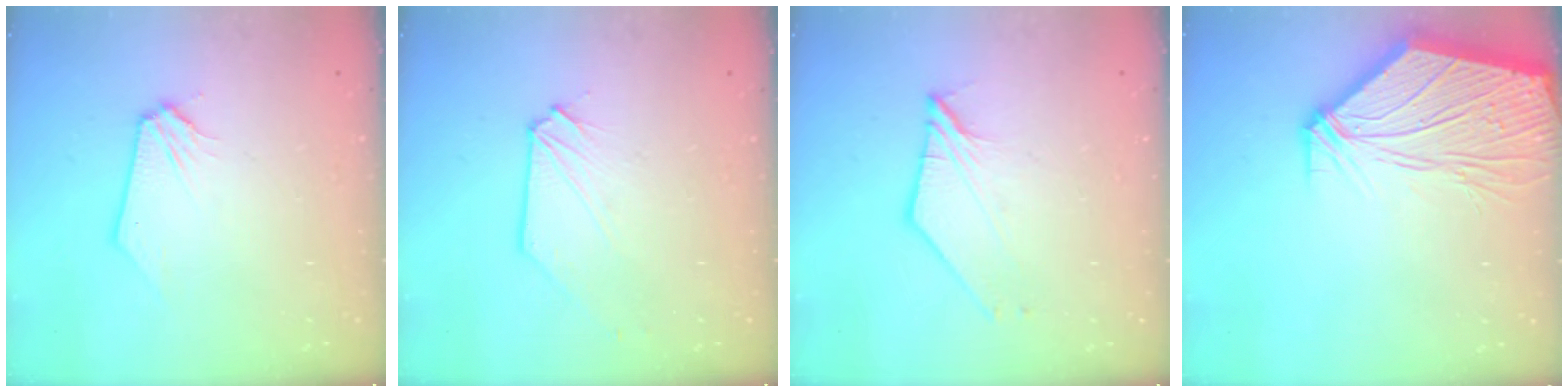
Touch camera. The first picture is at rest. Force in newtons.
{"total": 1.0, "press": 1.0, "slide": 0.1}
{"total": 6.7, "press": 6.6, "slide": 1.2}
{"total": 16.1, "press": 15.9, "slide": 2.7}